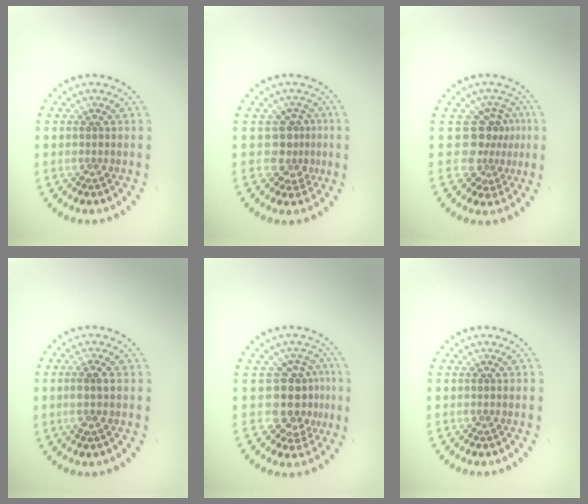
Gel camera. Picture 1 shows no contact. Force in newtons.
{"total": 2.5, "press": 1.9, "slide": 1.7}
{"total": 3.4, "press": 2.4, "slide": 2.5}
{"total": 1.3, "press": 1.1, "slide": 0.7}
{"total": 4.1, "press": 3.2, "slide": 2.5}
{"total": 0.0}